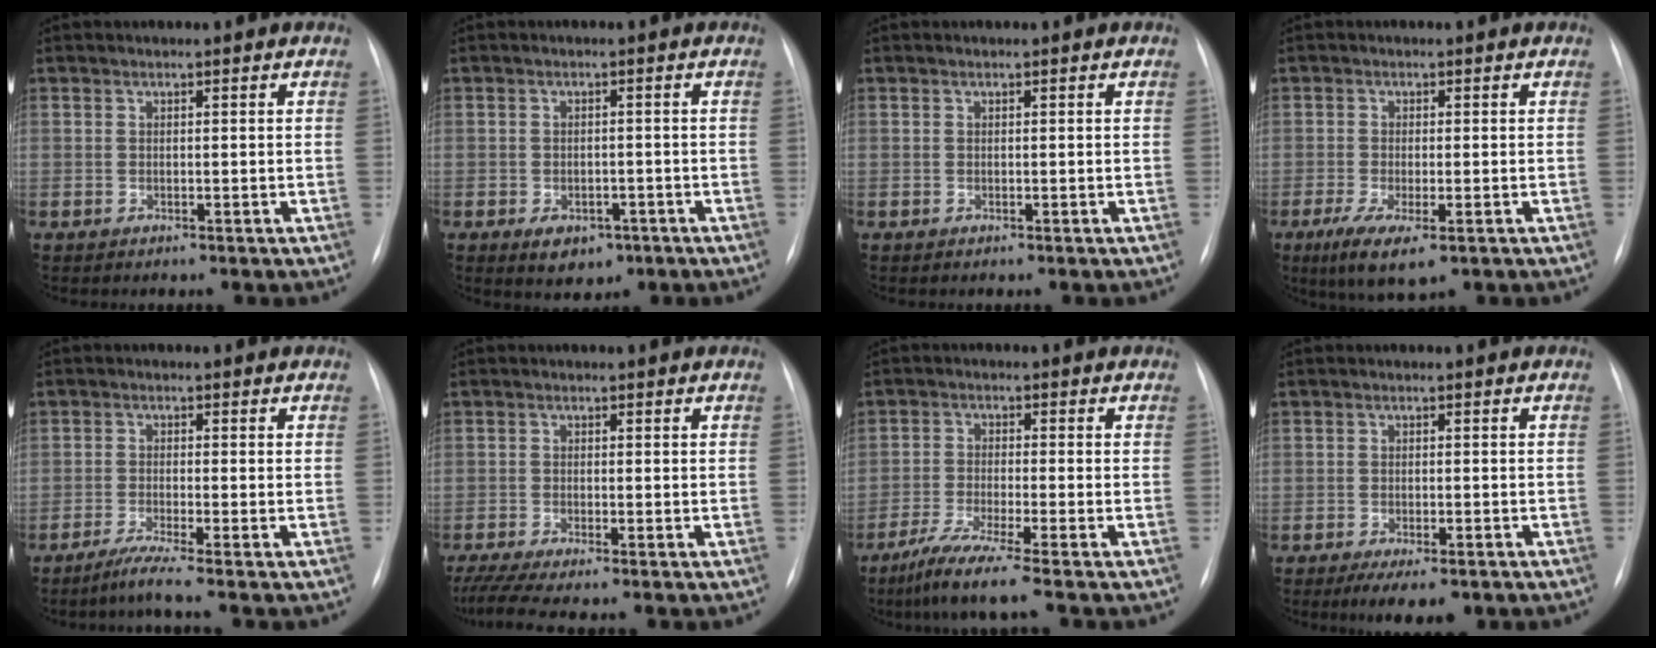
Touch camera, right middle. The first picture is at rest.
{"total": 4.9, "force": [-2.5, 3.3, 2.6], "torque": [-0.032, 0.001, -0.019]}
{"total": 0.0}
{"total": 6.3, "force": [-3.2, 1.8, 5.2], "torque": [-0.094, -0.018, -0.047]}
{"total": 3.3, "force": [-2.4, -1.1, 2.0], "torque": [-0.048, -0.014, -0.052]}
{"total": 5.1, "force": [-4.0, -0.1, 3.2], "torque": [-0.060, -0.009, -0.070]}
{"total": 7.4, "force": [-5.6, -1.3, 4.7], "torque": [-0.088, -0.031, -0.103]}
{"total": 5.7, "force": [-3.8, 1.7, 3.9], "torque": [-0.050, -0.010, -0.053]}